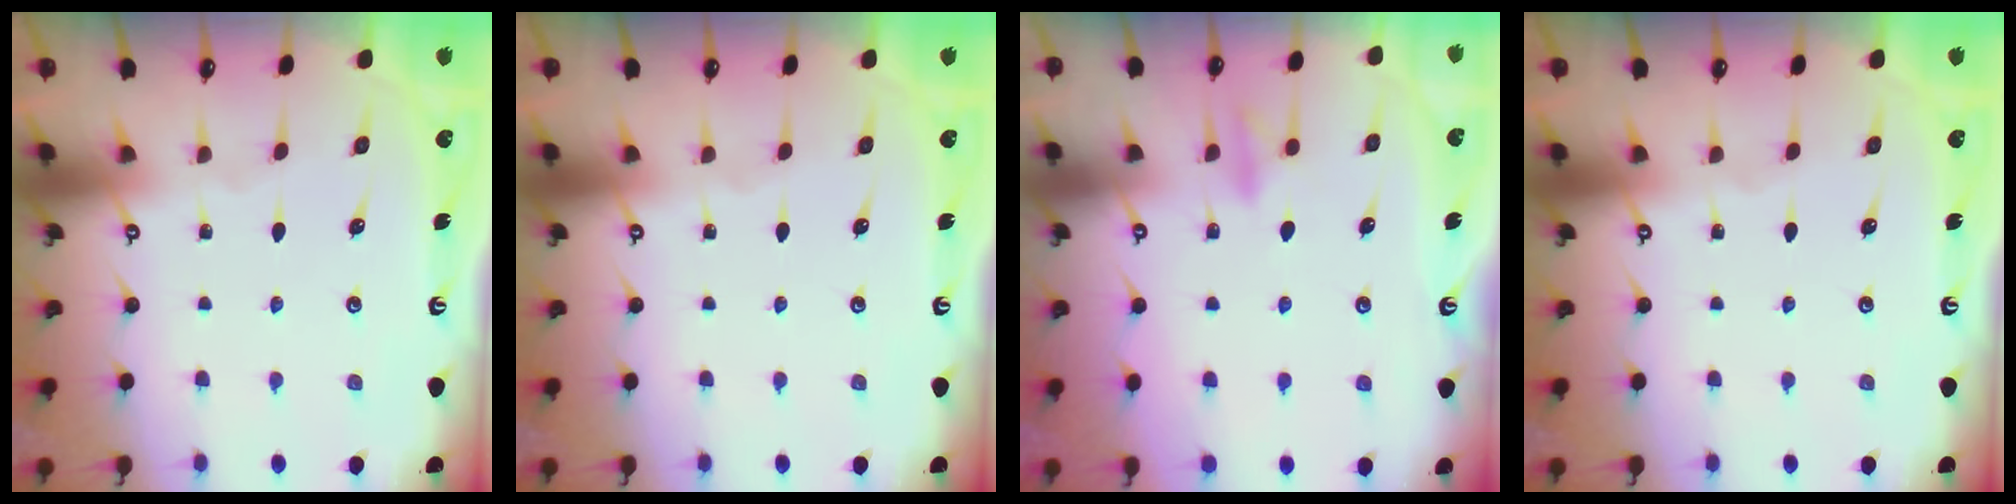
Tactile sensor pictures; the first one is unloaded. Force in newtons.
{"total": 0.0}
{"total": 9.3, "press": 9.2, "slide": 1.3}
{"total": 0.0}